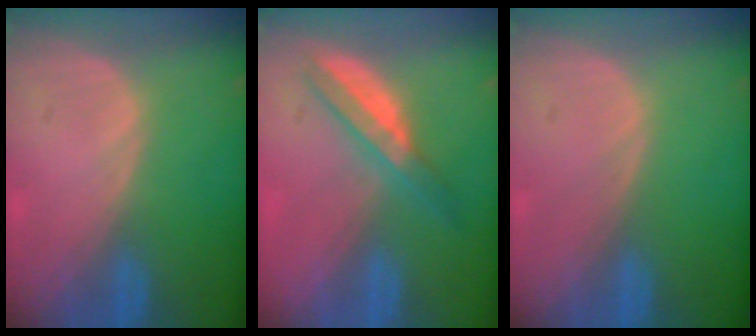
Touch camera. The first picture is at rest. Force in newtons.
{"total": 4.8, "press": 4.7, "slide": 1.0}
{"total": 0.0}